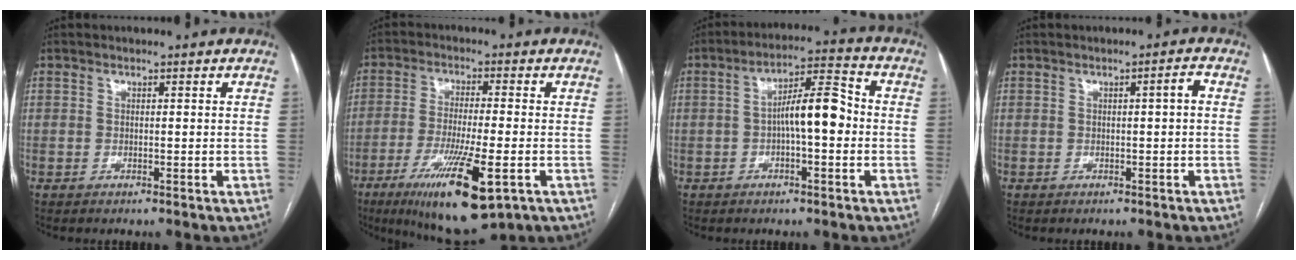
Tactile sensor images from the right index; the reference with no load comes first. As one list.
[{"total": 14.4, "force": [-6.7, 2.2, 12.6], "torque": [-0.220, -0.036, -0.104]}, {"total": 8.4, "force": [-0.8, 1.9, 8.1], "torque": [-0.136, 0.028, -0.015]}, {"total": 1.6, "force": [0.0, 0.1, 1.6], "torque": [-0.023, 0.005, 0.001]}]